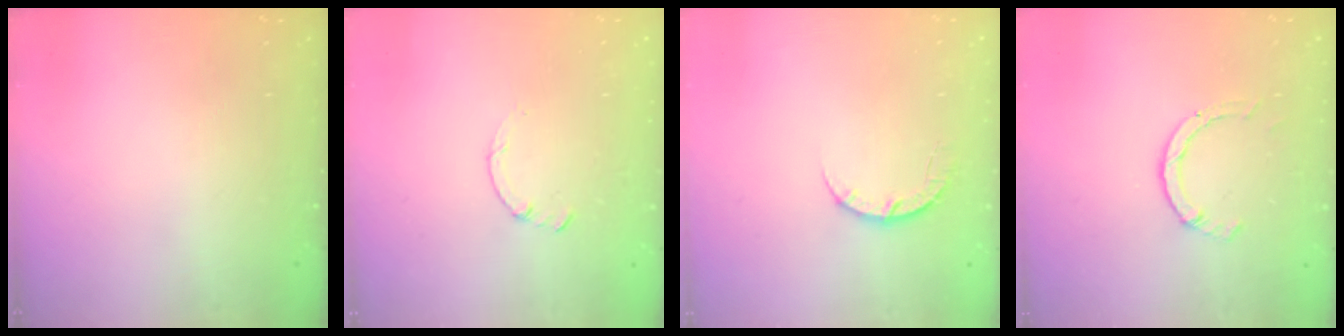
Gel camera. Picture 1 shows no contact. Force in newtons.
{"total": 0.0}
{"total": 5.1, "press": 5.1, "slide": 0.7}
{"total": 2.3, "press": 2.3, "slide": 0.3}